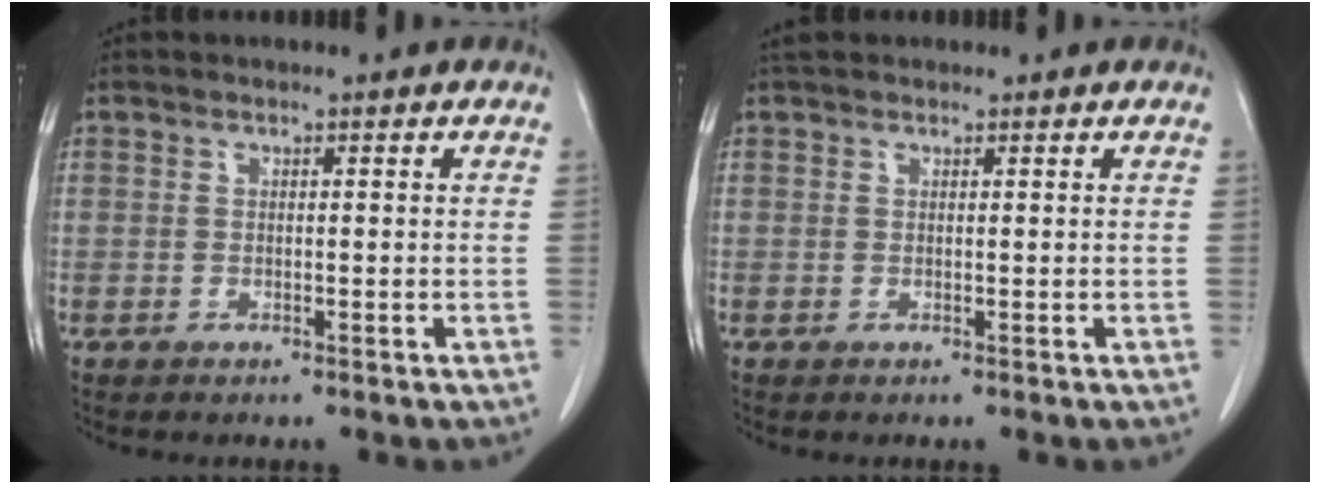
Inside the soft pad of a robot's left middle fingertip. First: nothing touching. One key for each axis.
{"total": 1.5, "fx": 1.3, "fy": 0.7, "fz": 0.3, "tx": -0.010, "ty": 0.018, "tz": 0.022}